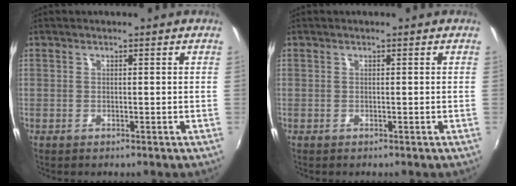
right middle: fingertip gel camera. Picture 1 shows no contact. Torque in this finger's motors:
{"motor_torque": [-0.09, -0.15, 0.02, -0.01]}